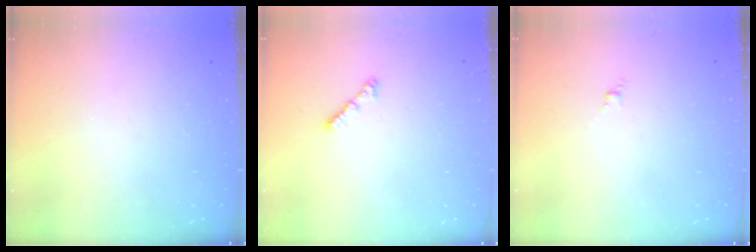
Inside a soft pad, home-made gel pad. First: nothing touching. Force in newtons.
{"total": 3.0, "press": 2.9, "slide": 0.6}
{"total": 1.1, "press": 1.0, "slide": 0.5}